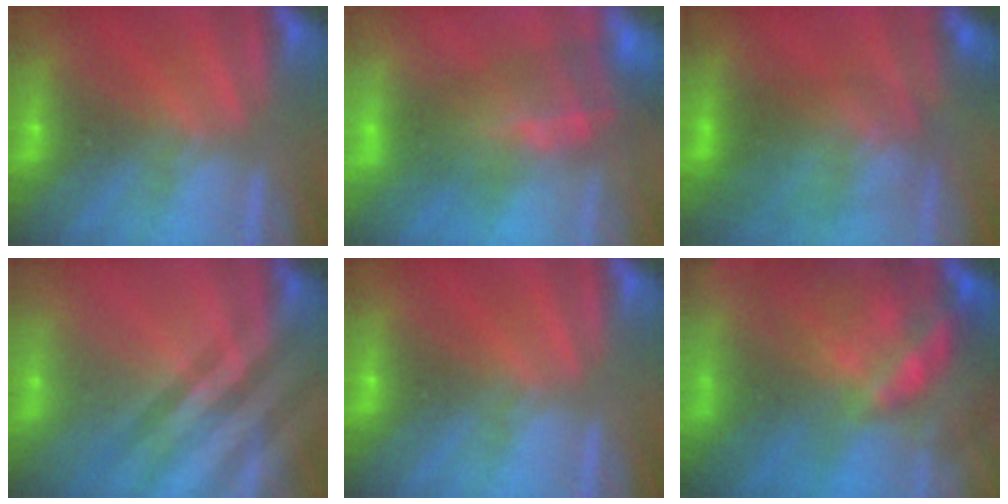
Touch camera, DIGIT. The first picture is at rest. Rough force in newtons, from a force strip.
{"total": 7.4}
{"total": 2.8}
{"total": 2.4}
{"total": 0.0}
{"total": 11.6}